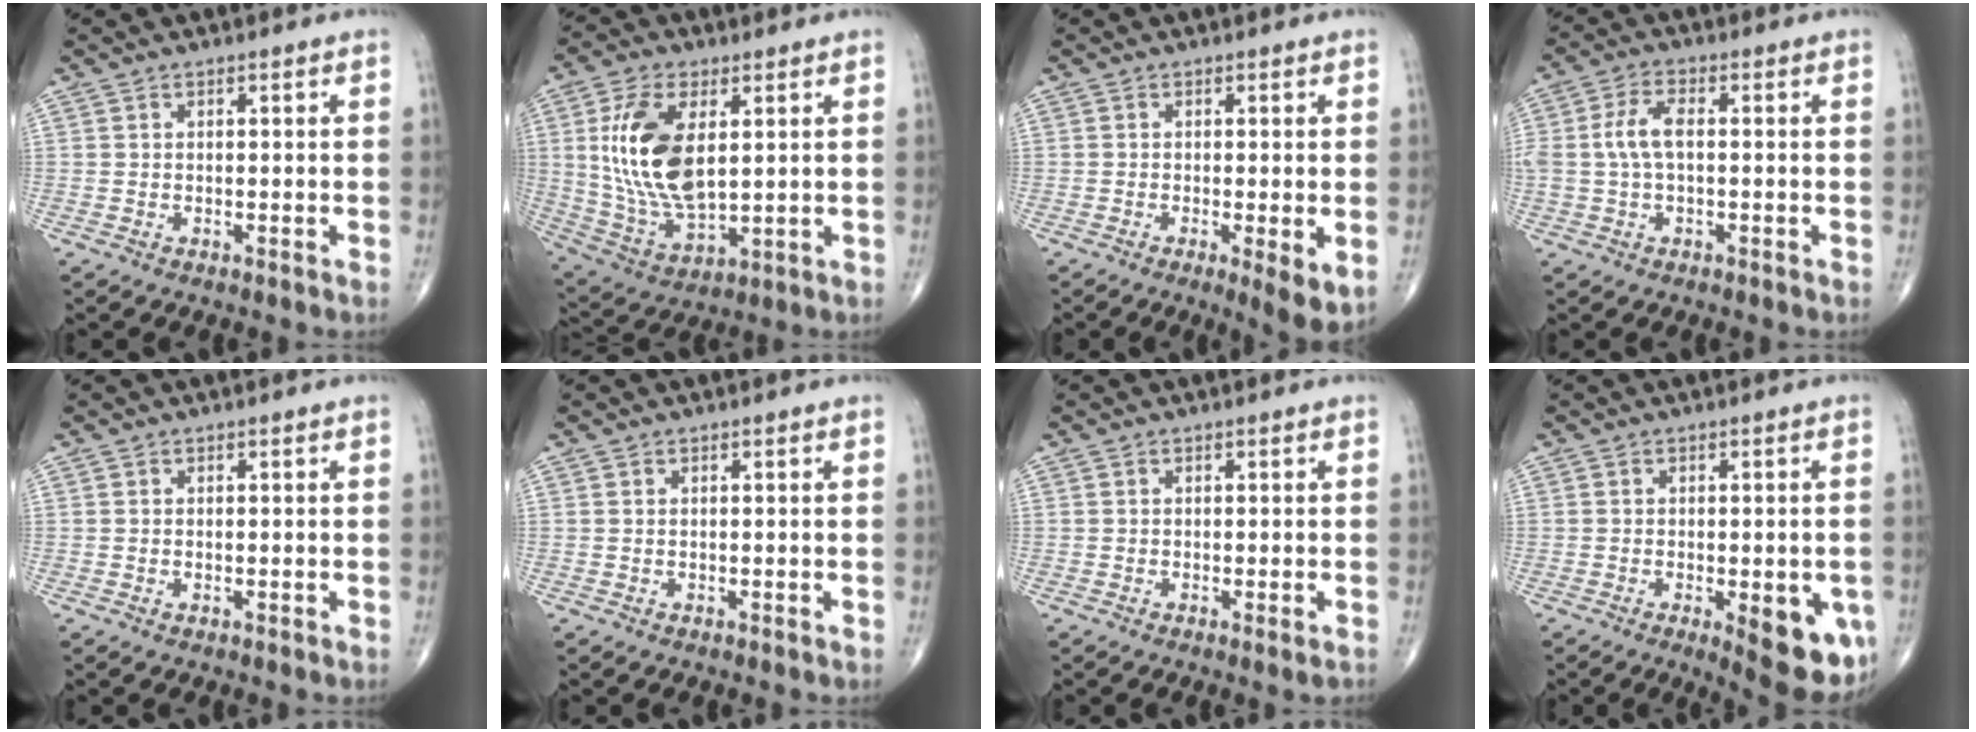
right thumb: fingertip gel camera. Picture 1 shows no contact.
{"total": 16.3, "force": [3.4, 8.3, 13.6], "torque": [-0.264, -0.017, 0.074]}
{"total": 5.3, "force": [-1.2, 1.2, 5.0], "torque": [-0.081, -0.018, -0.021]}
{"total": 5.9, "force": [0.2, 2.9, 5.1], "torque": [-0.121, 0.018, 0.002]}
{"total": 0.0}
{"total": 0.0}
{"total": 2.8, "force": [-0.4, 0.6, 2.7], "torque": [-0.046, -0.012, -0.011]}
{"total": 11.6, "force": [-3.7, 4.3, 10.1], "torque": [-0.106, -0.011, -0.036]}